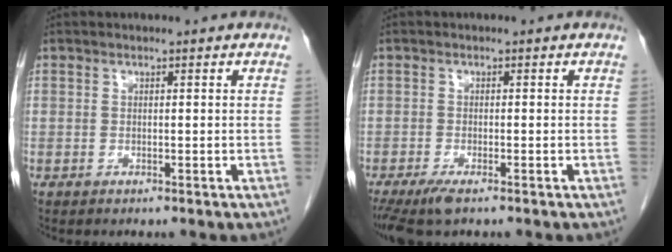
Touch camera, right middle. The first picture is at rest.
{"total": 4.1, "force": [-2.8, 0.9, 2.8], "torque": [-0.054, -0.012, -0.050]}